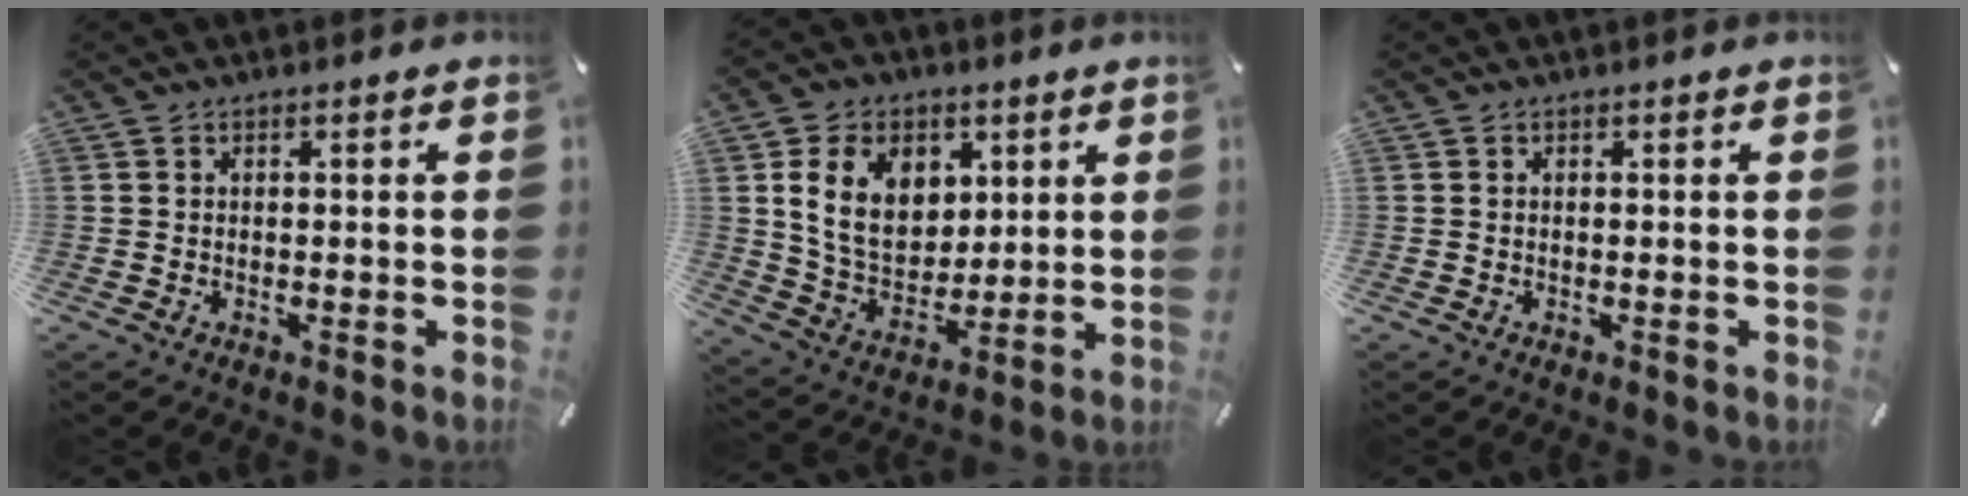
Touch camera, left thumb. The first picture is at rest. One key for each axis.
{"total": 14.1, "fx": 4.6, "fy": 10.8, "fz": 7.8, "tx": -0.156, "ty": -0.007, "tz": 0.084}
{"total": 0.0}